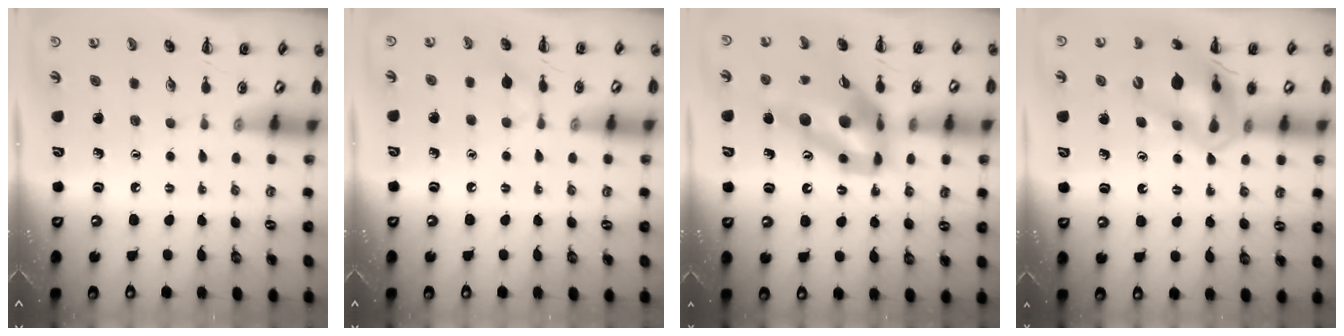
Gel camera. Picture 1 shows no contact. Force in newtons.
{"total": 4.6, "press": 4.6, "slide": 0.5}
{"total": 15.4, "press": 14.6, "slide": 5.0}
{"total": 17.4, "press": 17.1, "slide": 3.1}